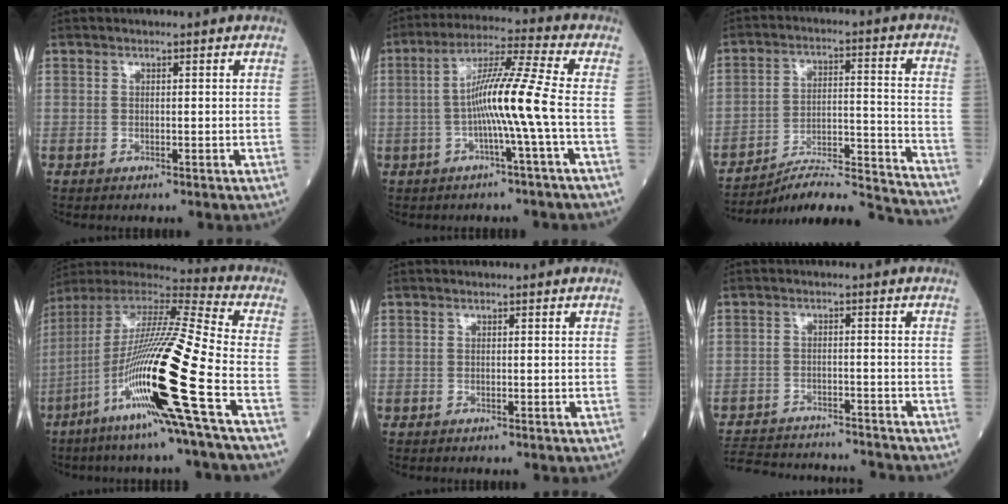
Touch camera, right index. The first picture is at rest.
{"total": 9.6, "force": [-1.8, -1.8, 9.2], "torque": [-0.170, 0.012, -0.037]}
{"total": 19.5, "force": [-18.8, -1.2, 5.2], "torque": [-0.064, 0.009, -0.277]}
{"total": 23.4, "force": [-8.4, -0.9, 21.8], "torque": [-0.432, -0.042, -0.171]}
{"total": 0.0}
{"total": 14.7, "force": [-14.0, 2.6, 3.6], "torque": [-0.076, 0.005, -0.199]}